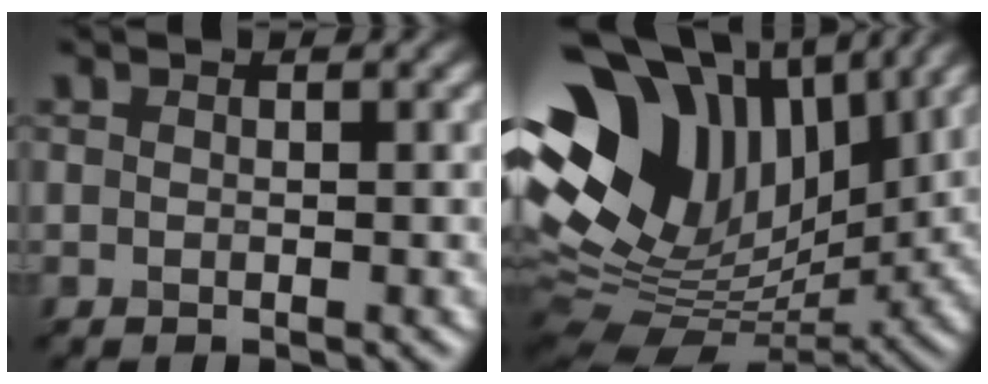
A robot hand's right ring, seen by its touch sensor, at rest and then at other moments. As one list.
[{"total": 14.7, "force": [4.9, 10.3, 9.3], "torque": [-0.211, 0.034, 0.108]}]